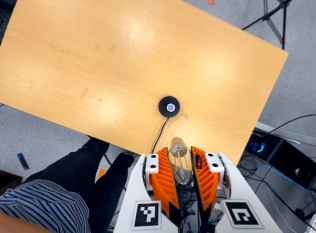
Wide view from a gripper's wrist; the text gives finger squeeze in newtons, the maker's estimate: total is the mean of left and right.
{"total": 20.4, "left": 25.4, "right": 15.3}